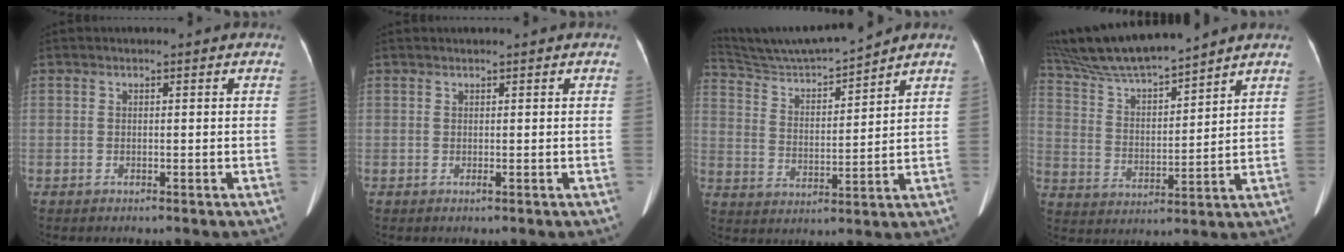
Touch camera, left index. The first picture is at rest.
{"total": 0.6, "force": [0.2, 0.0, 0.5], "torque": [-0.008, 0.002, 0.003]}
{"total": 11.9, "force": [11.4, -1.2, 3.3], "torque": [-0.074, 0.006, 0.214]}
{"total": 13.4, "force": [12.3, 0.3, 5.3], "torque": [-0.108, 0.013, 0.234]}